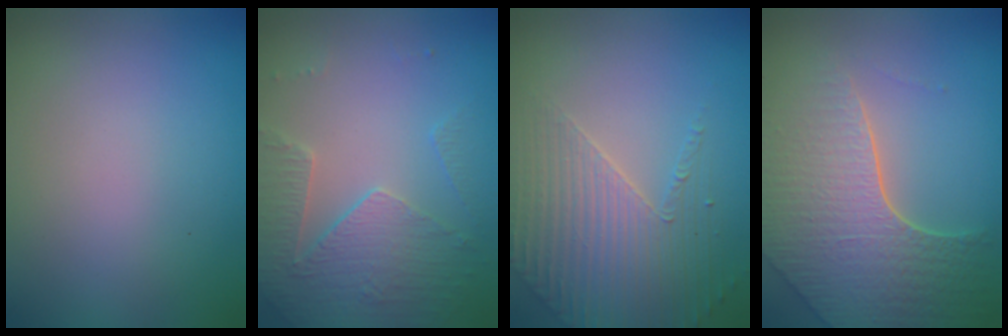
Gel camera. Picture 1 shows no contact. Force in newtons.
{"total": 3.7, "press": 3.5, "slide": 1.1}
{"total": 3.6, "press": 3.6, "slide": 0.7}
{"total": 7.8, "press": 5.7, "slide": 5.4}